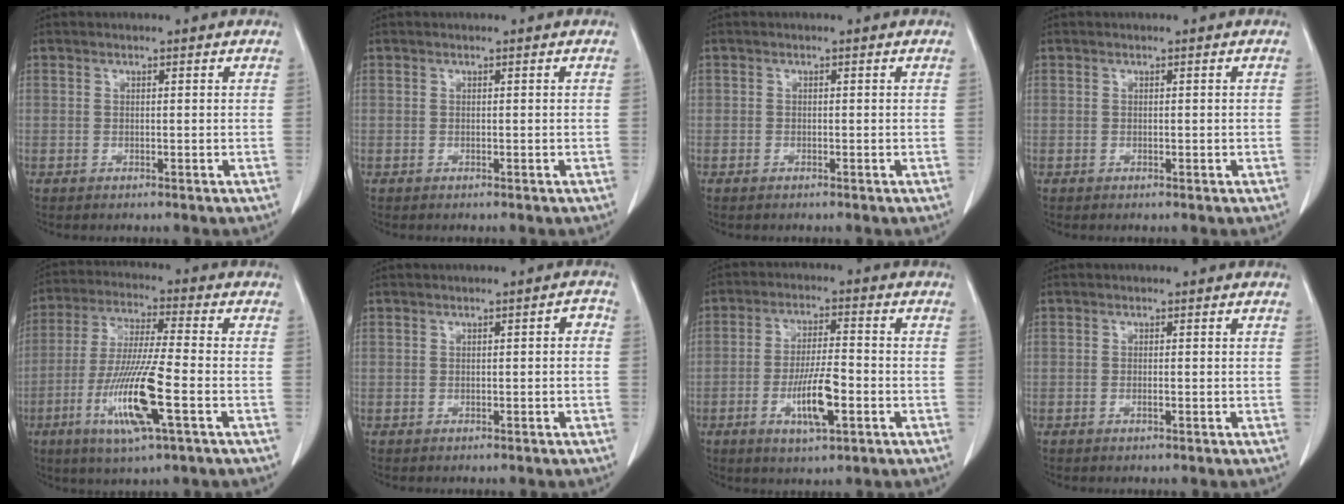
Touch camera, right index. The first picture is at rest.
{"total": 0.0}
{"total": 0.6, "force": [-0.4, 0.4, 0.3], "torque": [-0.002, 0.000, -0.009]}
{"total": 0.7, "force": [-0.2, 0.3, 0.6], "torque": [-0.010, -0.001, -0.003]}
{"total": 13.5, "force": [-4.7, 0.5, 12.7], "torque": [-0.256, -0.021, -0.090]}
{"total": 1.9, "force": [-0.3, 0.7, 1.7], "torque": [-0.016, 0.014, -0.006]}
{"total": 8.5, "force": [-3.0, 1.6, 7.8], "torque": [-0.146, -0.003, -0.051]}
{"total": 0.9, "force": [-0.4, 0.2, 0.8], "torque": [-0.016, 0.000, -0.008]}